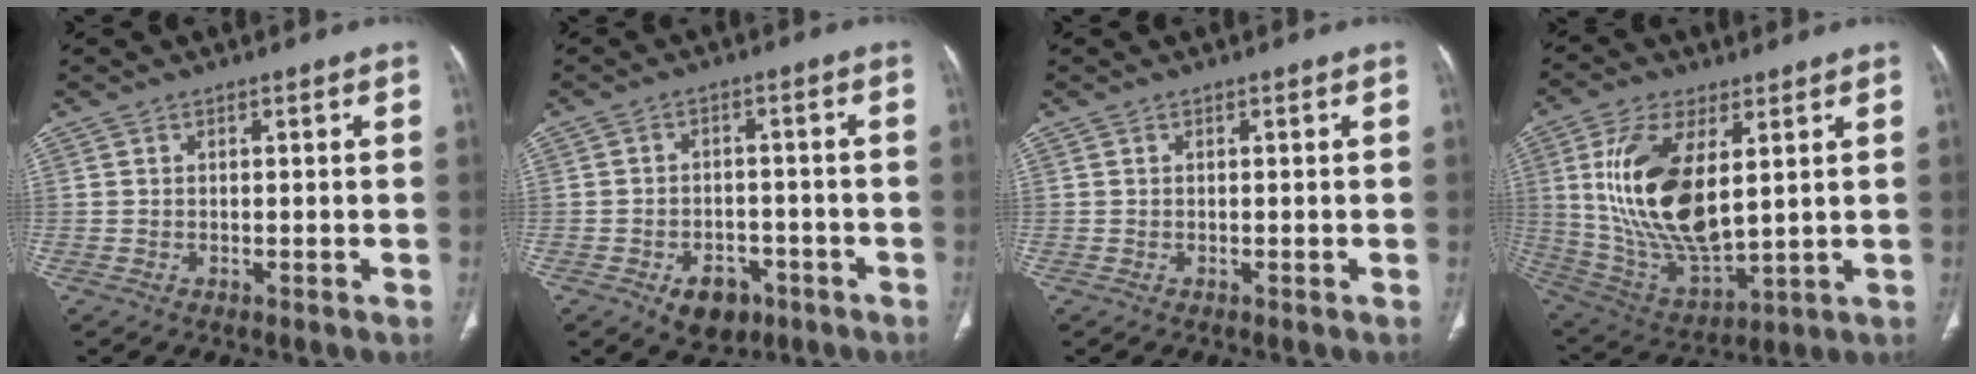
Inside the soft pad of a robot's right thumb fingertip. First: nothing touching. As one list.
[{"total": 7.2, "force": [-3.7, 5.0, 3.7], "torque": [-0.033, 0.024, -0.048]}, {"total": 0.0}, {"total": 19.4, "force": [4.4, 9.1, 16.6], "torque": [-0.320, -0.024, 0.097]}]